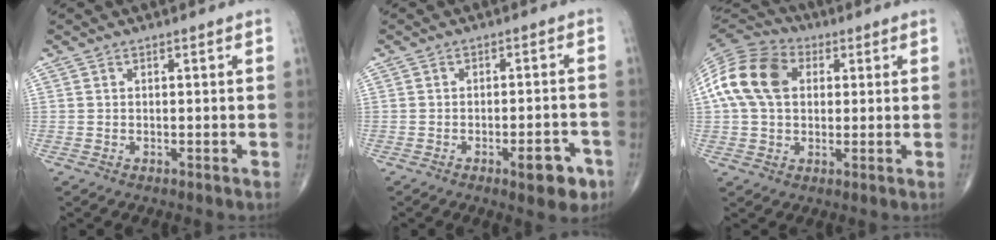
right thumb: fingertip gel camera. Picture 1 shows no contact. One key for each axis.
{"total": 6.6, "fx": -3.4, "fy": 2.3, "fz": 5.2, "tx": -0.050, "ty": 0.016, "tz": -0.040}
{"total": 14.7, "fx": 2.9, "fy": 10.5, "fz": 9.8, "tx": -0.183, "ty": 0.023, "tz": 0.043}